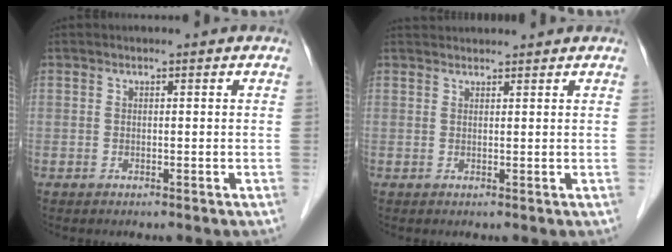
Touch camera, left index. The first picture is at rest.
{"total": 3.9, "force": [3.8, 0.3, 0.6], "torque": [-0.010, 0.036, 0.058]}